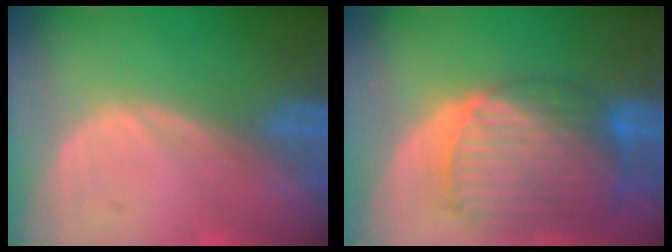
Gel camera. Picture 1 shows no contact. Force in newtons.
{"total": 10.7, "press": 9.2, "slide": 5.4}